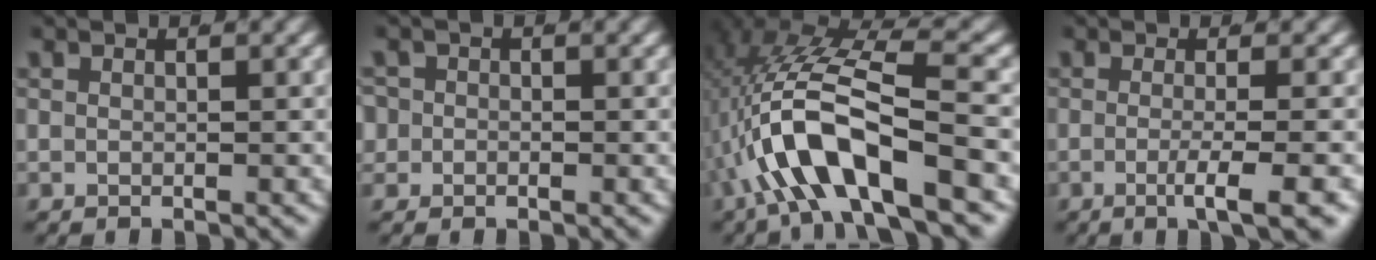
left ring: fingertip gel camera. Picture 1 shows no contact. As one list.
[{"total": 1.4, "force": [-0.4, 1.4, 0.3], "torque": [-0.010, -0.013, -0.002]}, {"total": 9.7, "force": [-1.4, 4.4, 8.5], "torque": [-0.191, -0.015, -0.010]}, {"total": 4.1, "force": [-2.1, -0.2, 3.5], "torque": [-0.057, -0.016, -0.028]}]